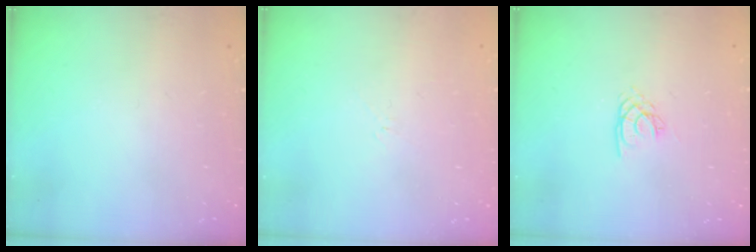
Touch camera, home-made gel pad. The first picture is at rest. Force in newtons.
{"total": 2.6, "press": 2.5, "slide": 0.6}
{"total": 1.8, "press": 1.8, "slide": 0.2}